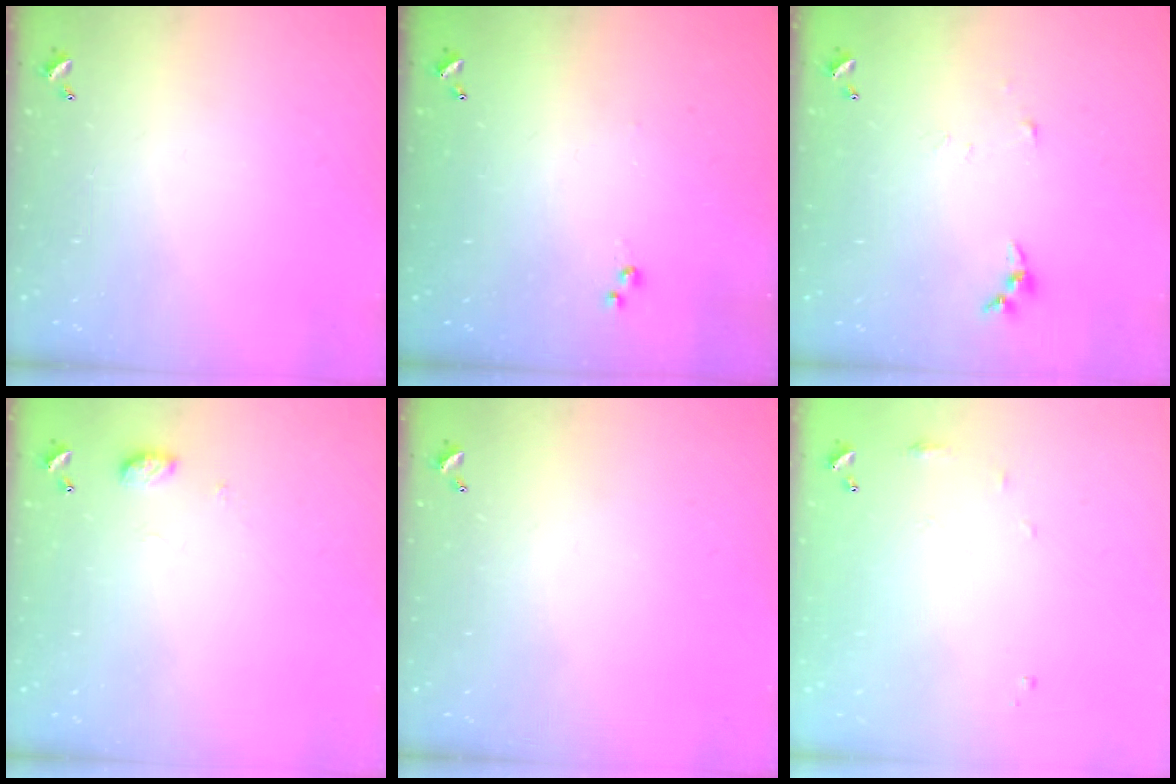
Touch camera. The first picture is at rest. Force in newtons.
{"total": 3.0, "press": 3.0, "slide": 0.4}
{"total": 4.2, "press": 4.2, "slide": 0.5}
{"total": 5.3, "press": 5.2, "slide": 0.8}
{"total": 0.0}
{"total": 6.7, "press": 6.6, "slide": 0.9}